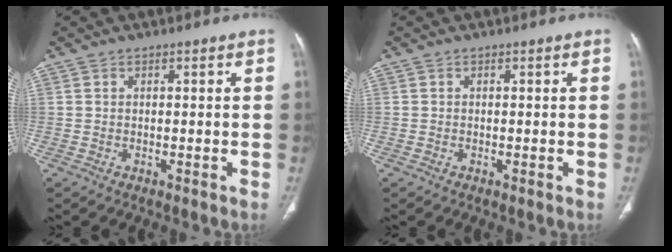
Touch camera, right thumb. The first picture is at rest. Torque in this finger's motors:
{"motor_torque": [-0.15, 0.17, 0.03, 0.68, 0.04]}